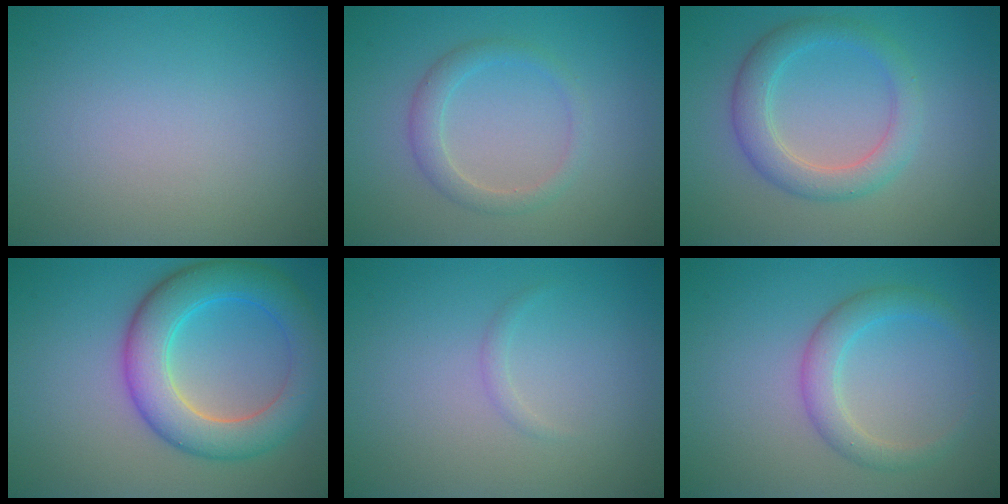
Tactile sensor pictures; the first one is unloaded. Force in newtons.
{"total": 2.2, "press": 2.2, "slide": 0.2}
{"total": 3.7, "press": 3.7, "slide": 0.0}
{"total": 7.3, "press": 7.3, "slide": 0.1}
{"total": 0.7, "press": 0.7, "slide": 0.1}
{"total": 2.8, "press": 2.8, "slide": 0.1}